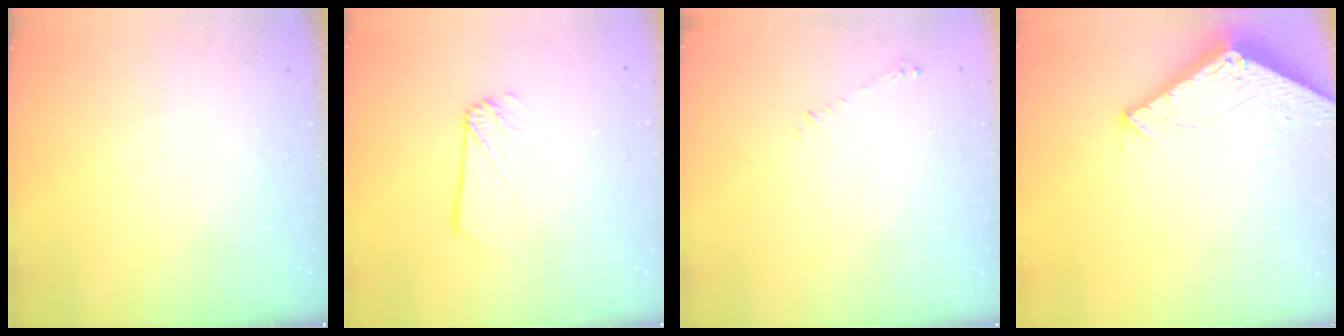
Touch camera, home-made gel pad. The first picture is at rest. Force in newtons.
{"total": 2.2, "press": 2.2, "slide": 0.0}
{"total": 4.1, "press": 4.1, "slide": 0.6}
{"total": 2.9, "press": 2.9, "slide": 0.2}